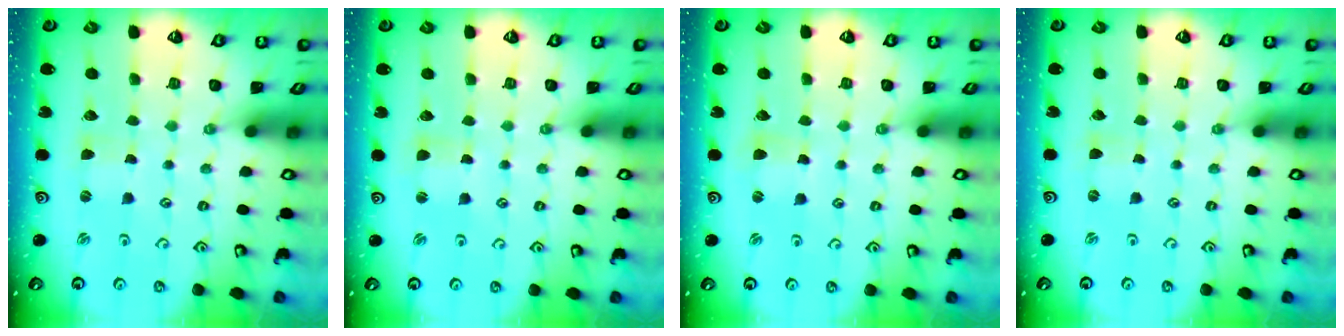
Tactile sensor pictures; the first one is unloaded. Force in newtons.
{"total": 1.2, "press": 1.2, "slide": 0.3}
{"total": 1.8, "press": 1.8, "slide": 0.2}
{"total": 0.0}